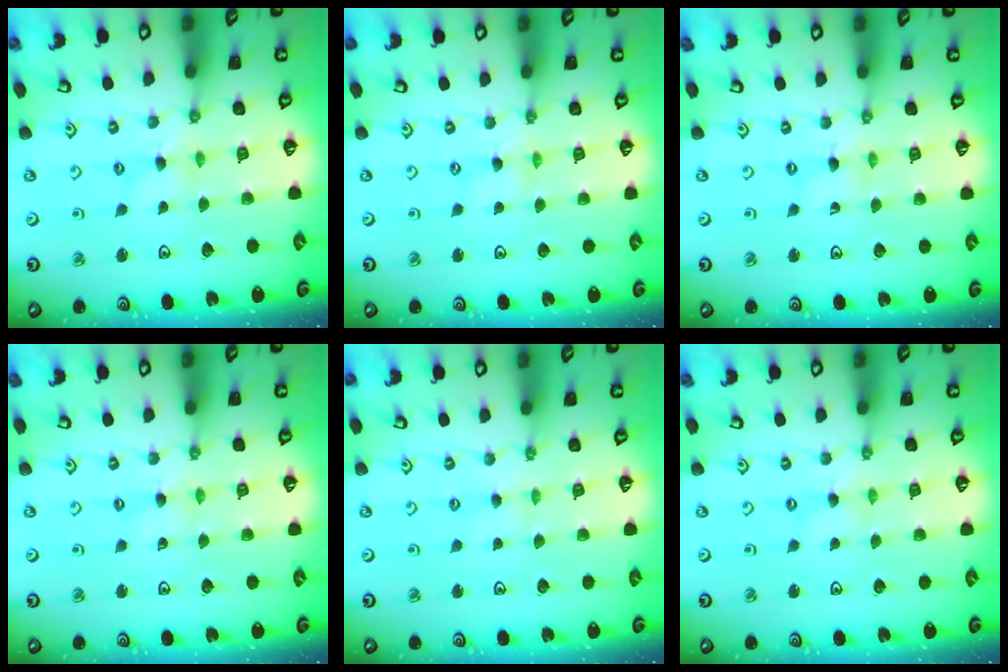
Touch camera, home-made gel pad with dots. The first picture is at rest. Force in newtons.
{"total": 0.0}
{"total": 0.5, "press": 0.5, "slide": 0.2}
{"total": 0.0}
{"total": 2.6, "press": 2.6, "slide": 0.4}
{"total": 0.7, "press": 0.7, "slide": 0.1}